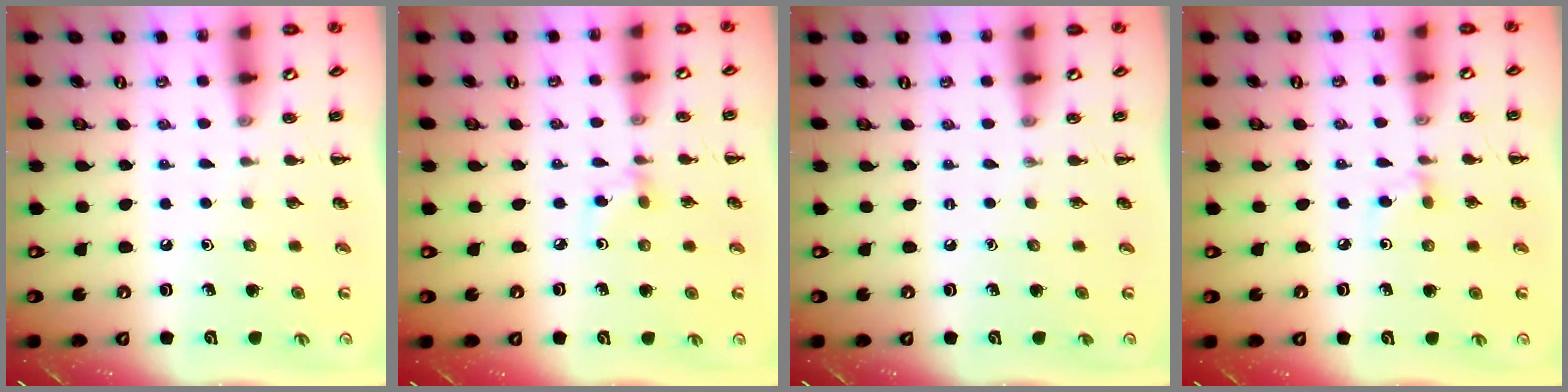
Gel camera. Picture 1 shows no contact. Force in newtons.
{"total": 2.9, "press": 2.8, "slide": 0.8}
{"total": 0.0}
{"total": 4.4, "press": 4.2, "slide": 1.5}